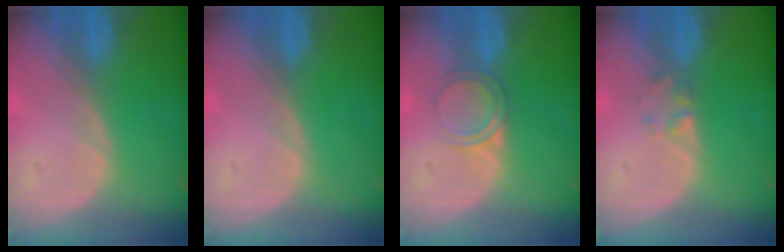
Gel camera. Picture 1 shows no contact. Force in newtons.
{"total": 0.0}
{"total": 3.0, "press": 3.0, "slide": 0.3}
{"total": 1.4, "press": 1.3, "slide": 0.2}